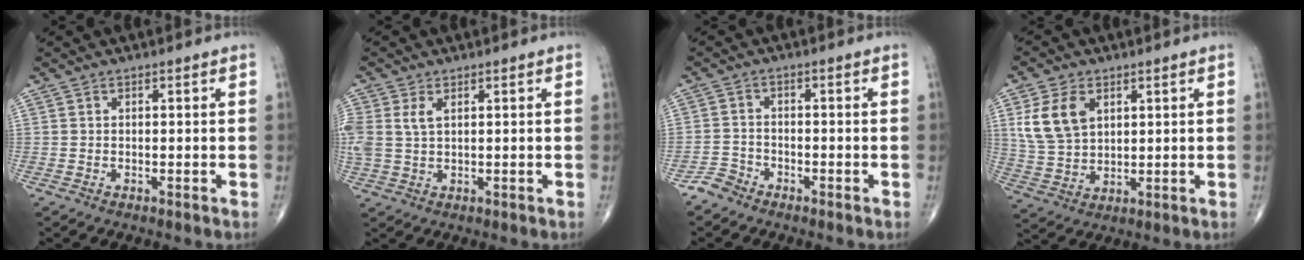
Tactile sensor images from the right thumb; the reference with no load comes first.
{"total": 4.9, "force": [1.6, 2.8, 3.7], "torque": [-0.096, 0.007, 0.039]}
{"total": 2.9, "force": [-2.5, 1.5, 0.1], "torque": [0.001, 0.007, -0.054]}
{"total": 9.7, "force": [3.5, 6.4, 6.4], "torque": [-0.119, -0.008, 0.077]}